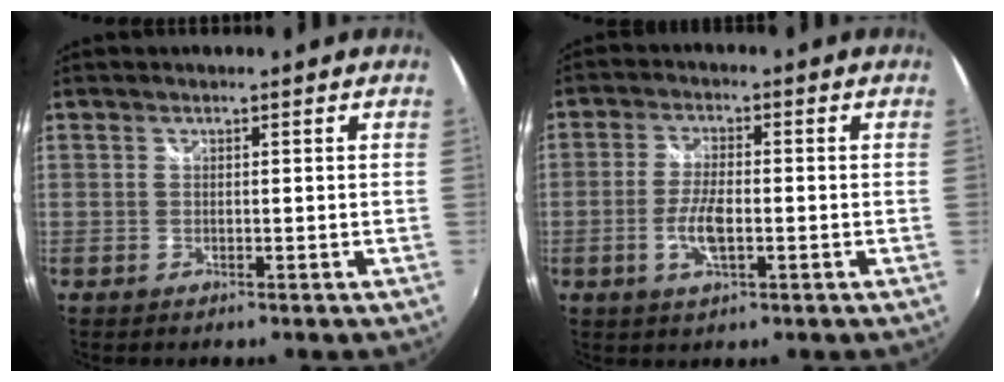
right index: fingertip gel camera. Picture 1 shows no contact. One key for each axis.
{"total": 6.0, "fx": -1.6, "fy": 2.1, "fz": 5.4, "tx": -0.113, "ty": -0.003, "tz": -0.032}